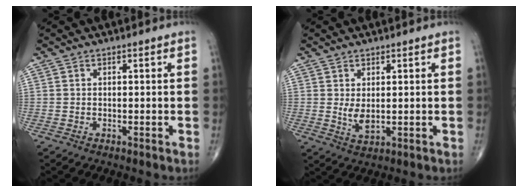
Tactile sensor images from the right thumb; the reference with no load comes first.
{"total": 3.2, "force": [0.4, 1.4, 2.9], "torque": [-0.051, -0.012, 0.016]}